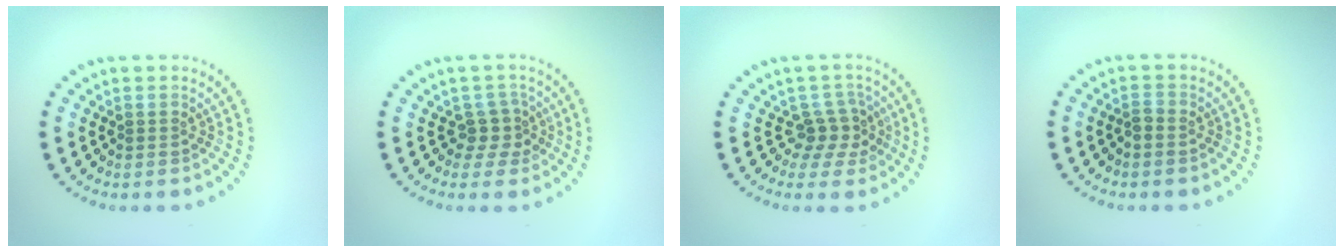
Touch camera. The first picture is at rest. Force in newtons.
{"total": 2.1, "press": 1.5, "slide": 1.4}
{"total": 2.5, "press": 2.0, "slide": 1.5}
{"total": 0.9, "press": 0.7, "slide": 0.6}